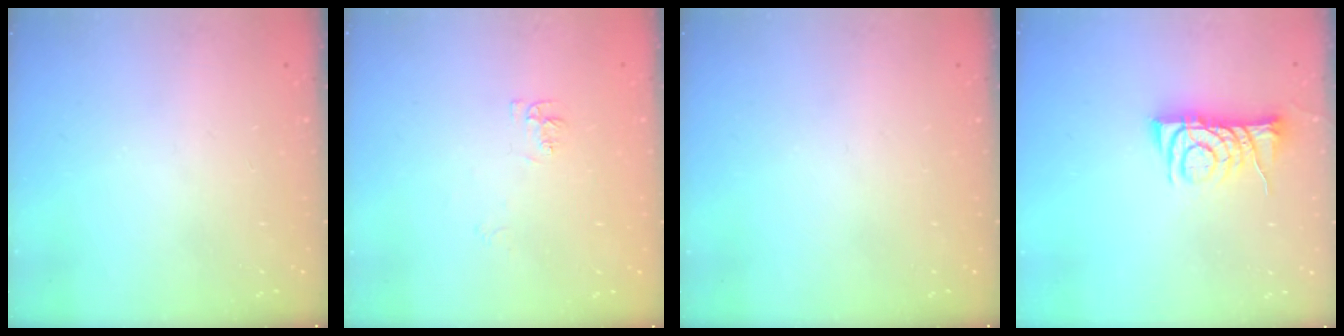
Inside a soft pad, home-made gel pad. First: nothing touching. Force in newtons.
{"total": 5.5, "press": 5.4, "slide": 0.9}
{"total": 0.0}
{"total": 8.8, "press": 8.8, "slide": 0.4}